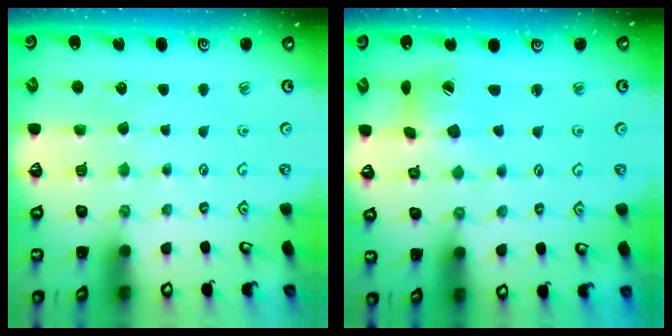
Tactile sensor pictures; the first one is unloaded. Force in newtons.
{"total": 7.3, "press": 7.2, "slide": 0.8}